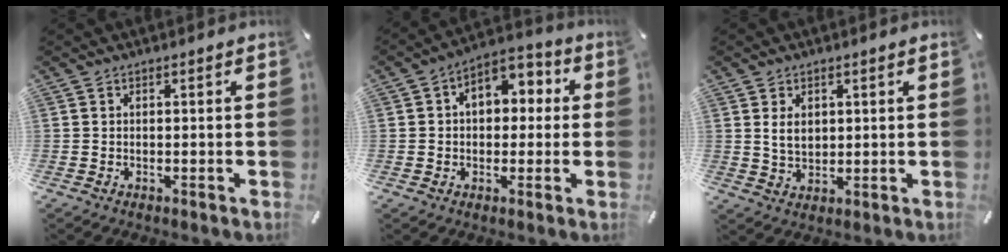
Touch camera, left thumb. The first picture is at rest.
{"total": 7.2, "force": [0.6, 6.0, 3.9], "torque": [-0.057, 0.008, 0.007]}
{"total": 4.1, "force": [1.4, 3.0, 2.4], "torque": [-0.052, -0.001, 0.021]}